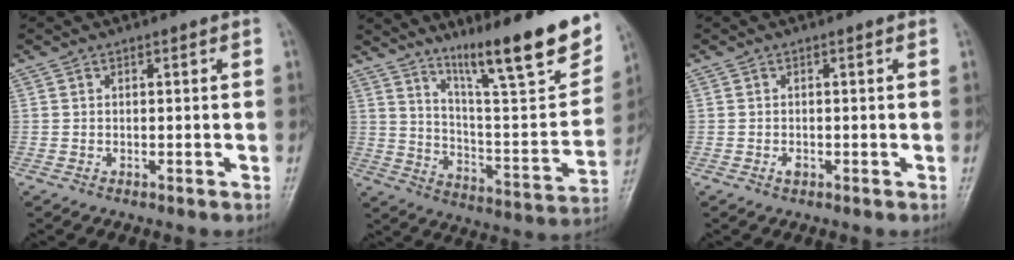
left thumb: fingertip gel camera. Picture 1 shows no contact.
{"total": 22.0, "force": [14.7, 3.3, 16.0], "torque": [-0.210, -0.073, 0.242]}
{"total": 1.0, "force": [-0.3, 0.6, 0.7], "torque": [-0.010, 0.000, -0.005]}